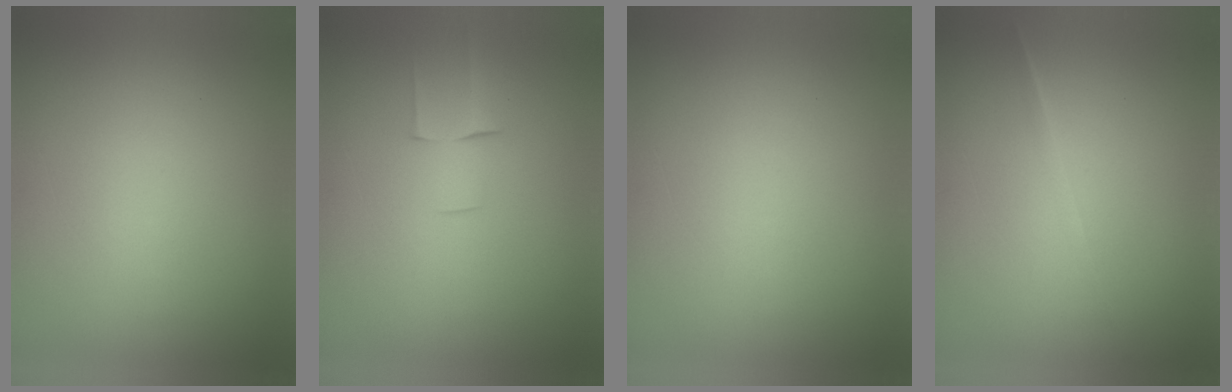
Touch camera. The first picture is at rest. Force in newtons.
{"total": 2.1}
{"total": 0.0}
{"total": 2.2}